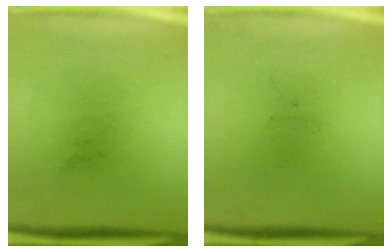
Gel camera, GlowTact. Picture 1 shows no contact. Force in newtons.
{"total": 0.0}